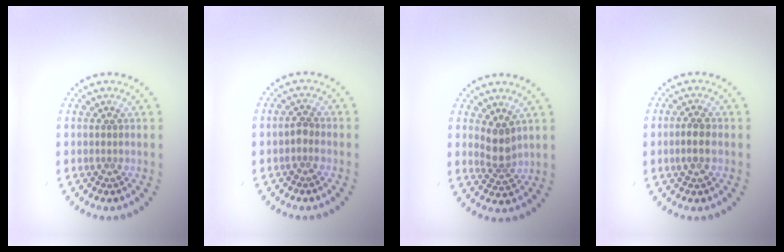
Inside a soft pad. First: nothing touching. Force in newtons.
{"total": 0.9, "press": 0.8, "slide": 0.3}
{"total": 2.3, "press": 1.9, "slide": 1.2}
{"total": 1.6, "press": 1.5, "slide": 0.5}